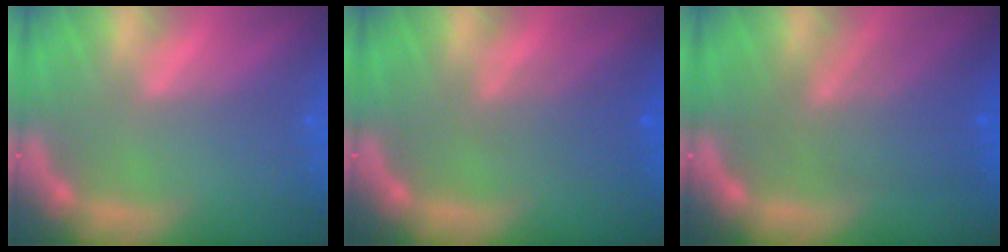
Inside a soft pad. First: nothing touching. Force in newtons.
{"total": 3.0}
{"total": 6.5}